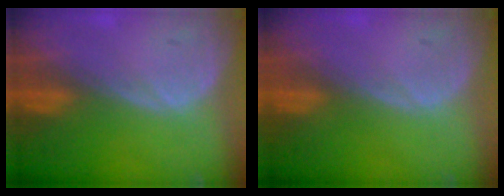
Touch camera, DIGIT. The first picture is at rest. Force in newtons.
{"total": 0.0}